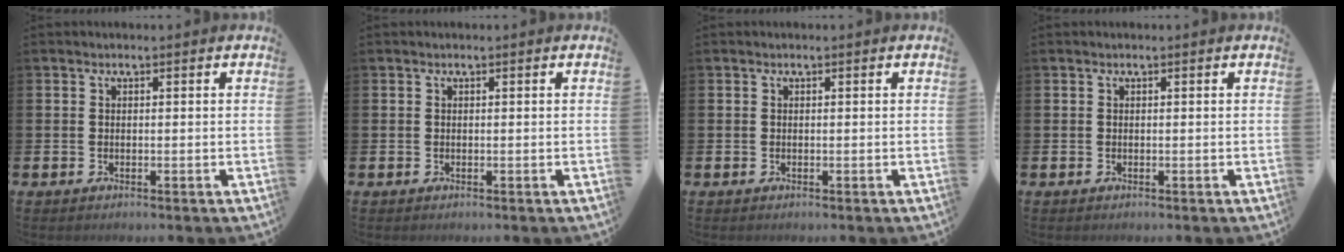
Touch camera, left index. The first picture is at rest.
{"total": 0.0}
{"total": 0.0}
{"total": 0.0}